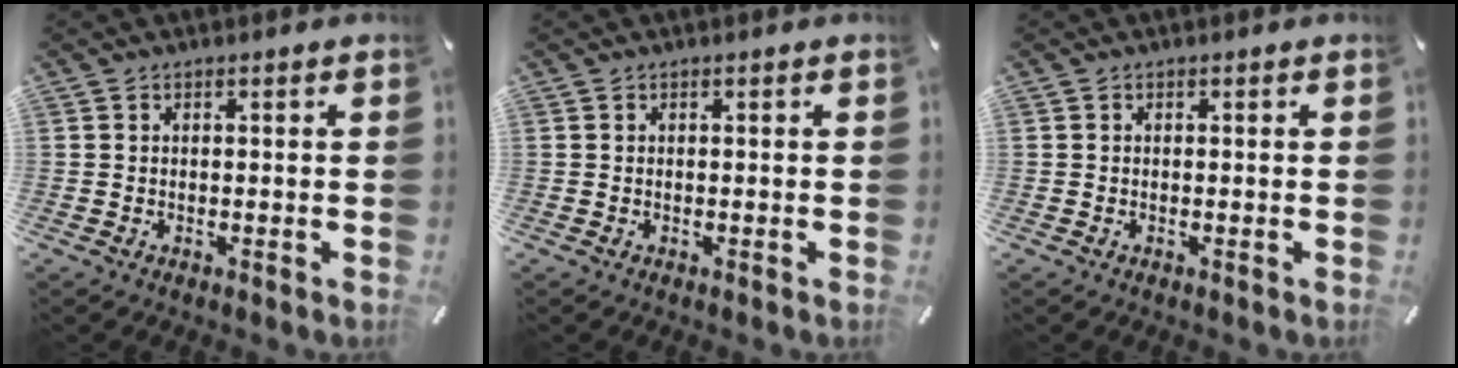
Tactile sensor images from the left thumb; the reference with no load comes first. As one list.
[{"total": 0.0}, {"total": 0.0}]